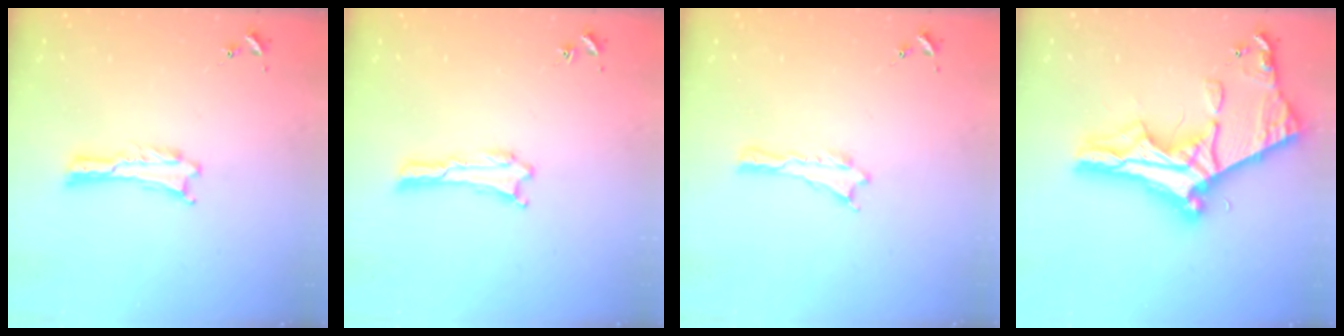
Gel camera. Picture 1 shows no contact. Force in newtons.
{"total": 0.0}
{"total": 0.0}
{"total": 12.1, "press": 12.0, "slide": 1.4}